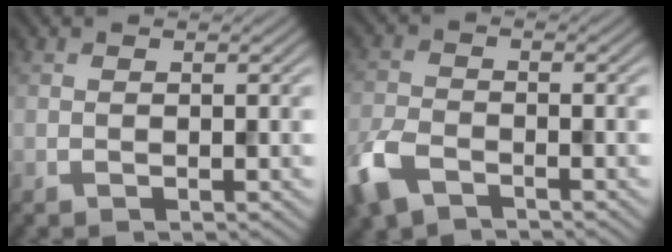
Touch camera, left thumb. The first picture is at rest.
{"total": 6.3, "force": [-4.2, 3.0, 3.7], "torque": [-0.089, -0.011, -0.096]}